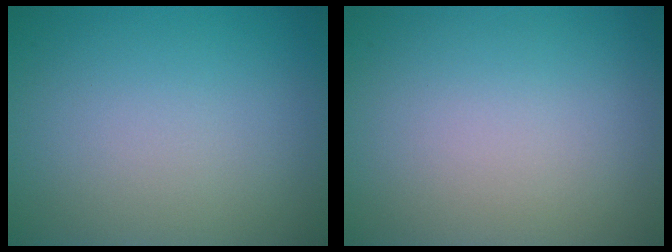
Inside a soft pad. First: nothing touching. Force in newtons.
{"total": 0.0}